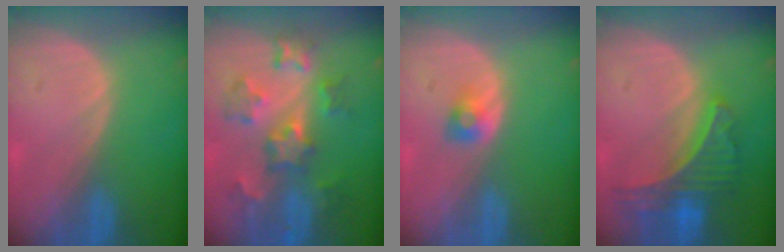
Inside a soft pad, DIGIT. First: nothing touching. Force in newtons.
{"total": 8.2, "press": 7.7, "slide": 2.6}
{"total": 2.3, "press": 2.2, "slide": 0.5}
{"total": 7.8, "press": 6.9, "slide": 3.6}